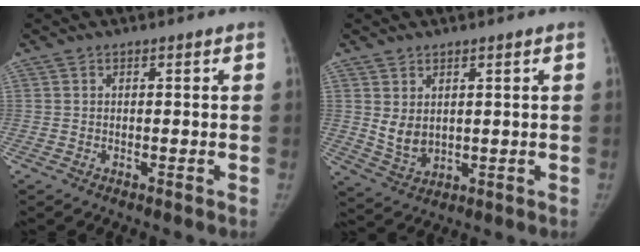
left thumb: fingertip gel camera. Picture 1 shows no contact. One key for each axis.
{"total": 4.9, "fx": 1.3, "fy": 3.4, "fz": 3.3, "tx": -0.047, "ty": -0.018, "tz": 0.039}